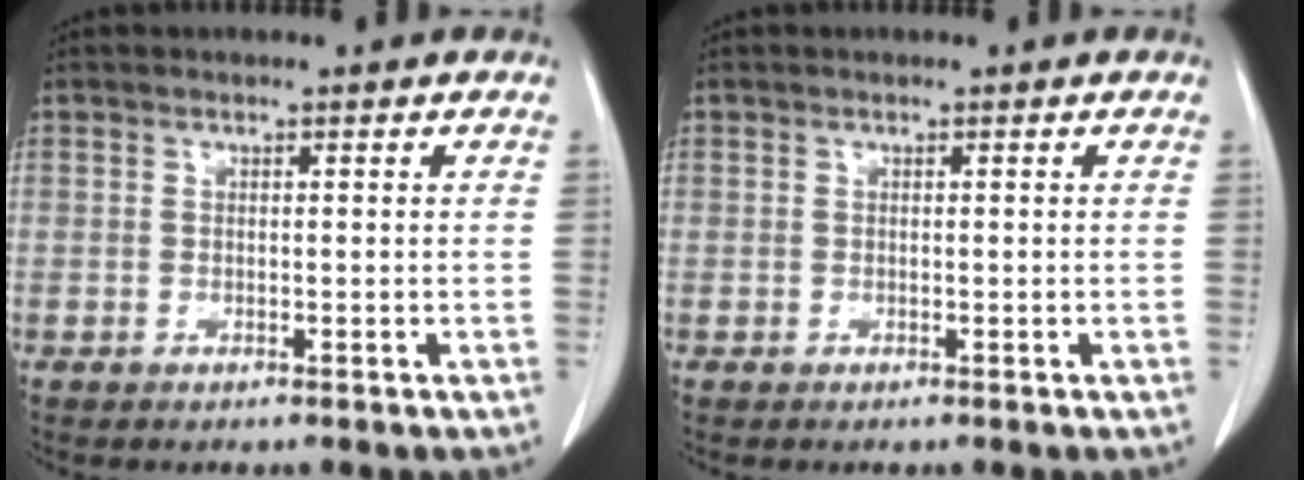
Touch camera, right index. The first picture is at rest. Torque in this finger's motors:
{"motor_torque": [0.00, 0.00, 0.00, 0.00]}